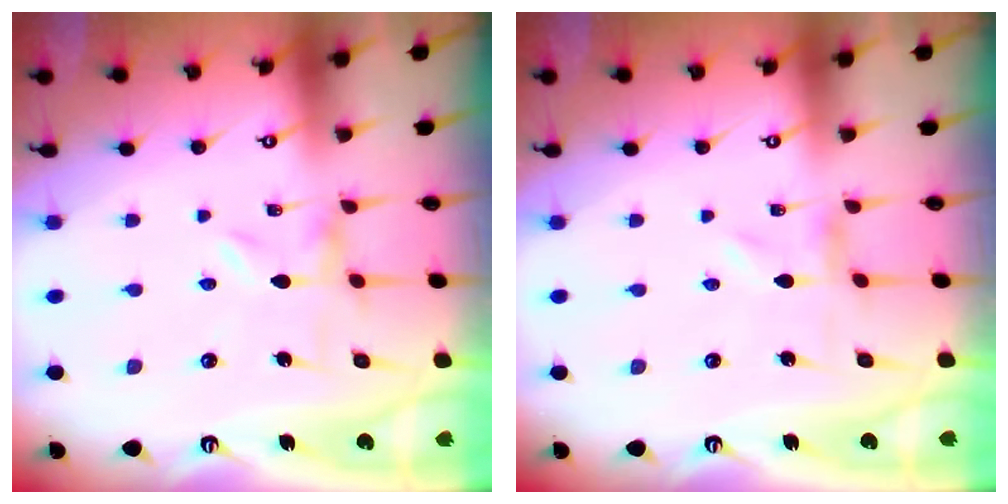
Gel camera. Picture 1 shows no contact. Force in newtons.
{"total": 0.0}